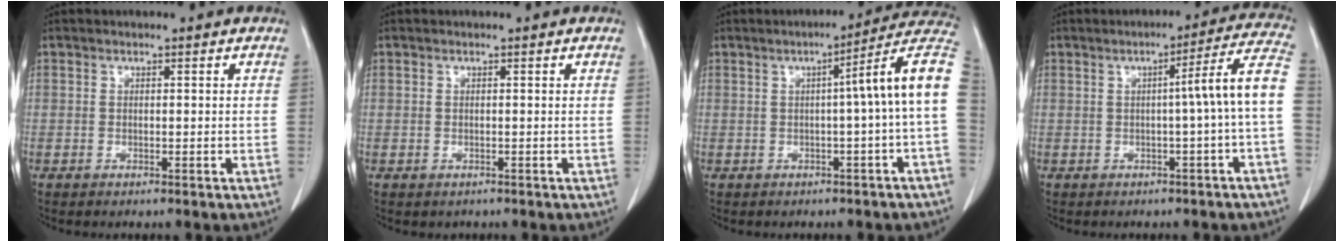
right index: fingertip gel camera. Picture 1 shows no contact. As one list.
[{"total": 0.7, "force": [-0.3, 0.6, -0.1], "torque": [0.001, 0.006, -0.004]}, {"total": 9.6, "force": [0.2, -1.4, 9.5], "torque": [-0.109, 0.026, -0.005]}, {"total": 8.2, "force": [-0.8, -1.5, 8.0], "torque": [-0.098, 0.018, -0.013]}]